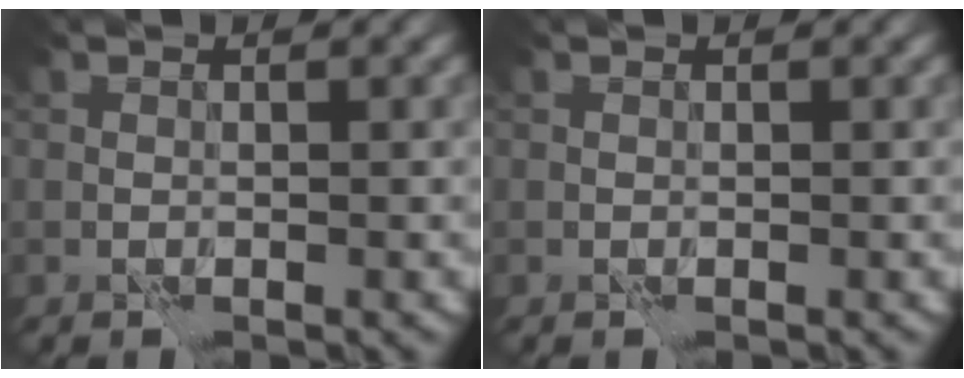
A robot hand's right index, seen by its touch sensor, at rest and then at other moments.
{"total": 0.0}